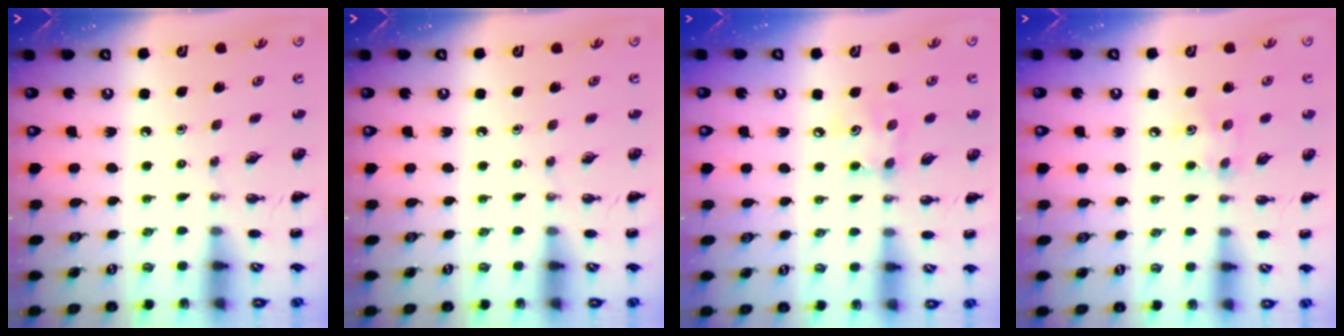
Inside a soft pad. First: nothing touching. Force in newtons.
{"total": 0.0}
{"total": 5.3, "press": 5.2, "slide": 0.8}
{"total": 7.2, "press": 7.1, "slide": 1.2}